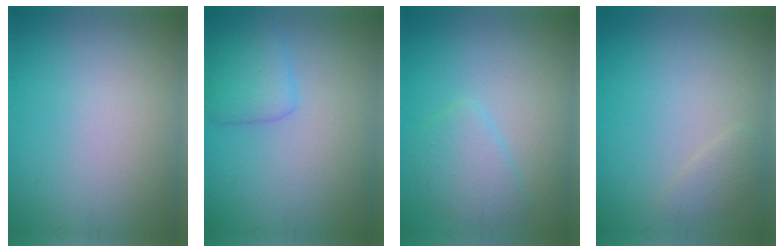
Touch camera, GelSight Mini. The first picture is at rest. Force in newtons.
{"total": 2.7, "press": 2.7, "slide": 0.1}
{"total": 2.7, "press": 2.7, "slide": 0.2}
{"total": 1.2, "press": 1.2, "slide": 0.1}